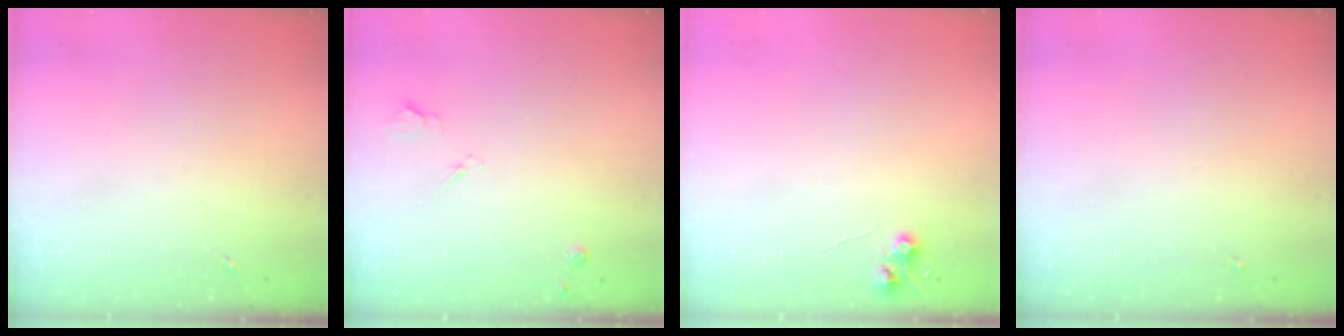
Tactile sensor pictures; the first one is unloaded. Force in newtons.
{"total": 4.1, "press": 4.0, "slide": 0.7}
{"total": 5.5, "press": 5.5, "slide": 0.5}
{"total": 0.0}